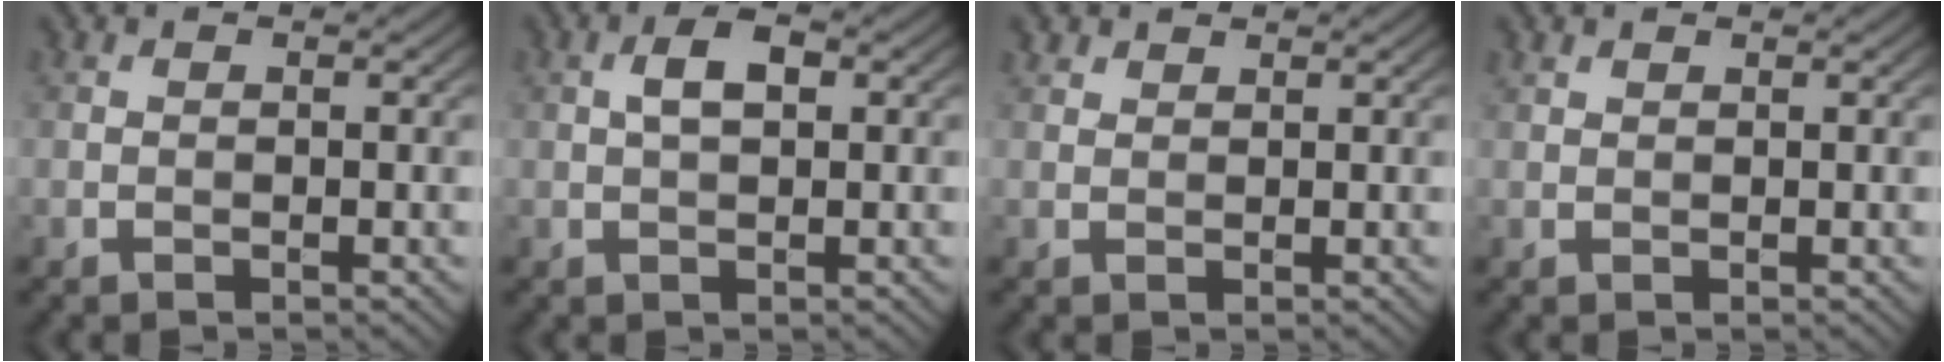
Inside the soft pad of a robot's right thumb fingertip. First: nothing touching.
{"total": 3.2, "force": [0.7, 1.5, 2.7], "torque": [-0.051, 0.006, 0.011]}
{"total": 1.4, "force": [1.2, 0.7, 0.3], "torque": [-0.007, 0.005, 0.026]}
{"total": 0.9, "force": [0.8, 0.4, 0.2], "torque": [-0.007, 0.001, 0.019]}